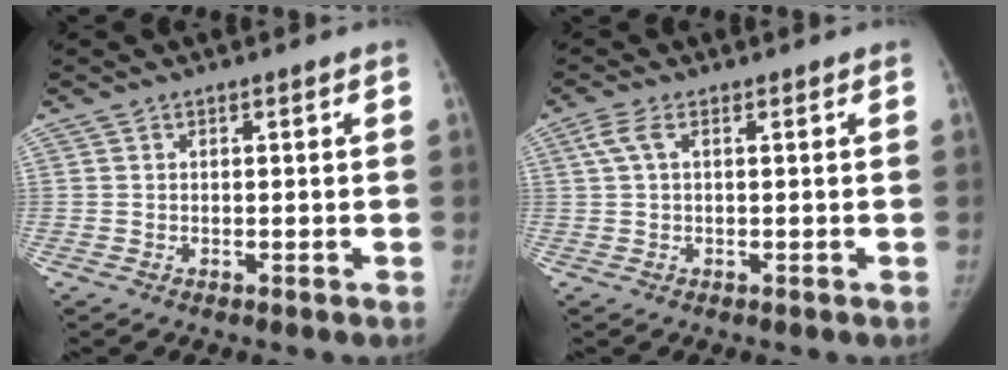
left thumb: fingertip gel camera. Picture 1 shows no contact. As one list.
[{"total": 2.7, "force": [1.0, 1.1, 2.3], "torque": [-0.066, 0.013, 0.023]}]